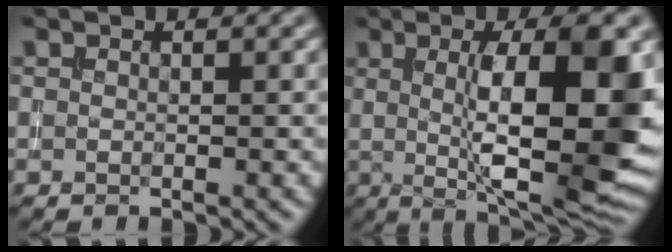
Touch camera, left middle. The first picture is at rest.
{"total": 12.8, "force": [0.6, 3.4, 12.4], "torque": [-0.166, -0.004, 0.011]}